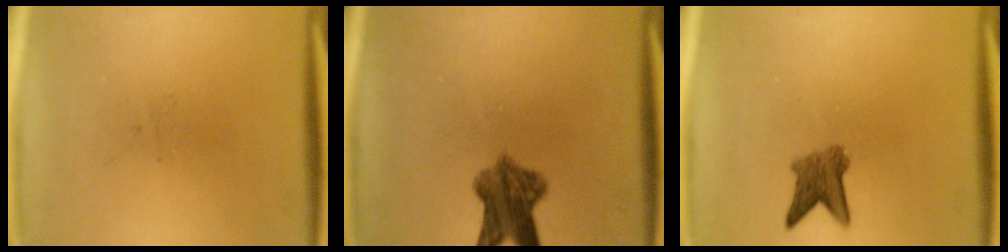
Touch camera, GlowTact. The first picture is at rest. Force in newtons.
{"total": 6.8}
{"total": 3.9}